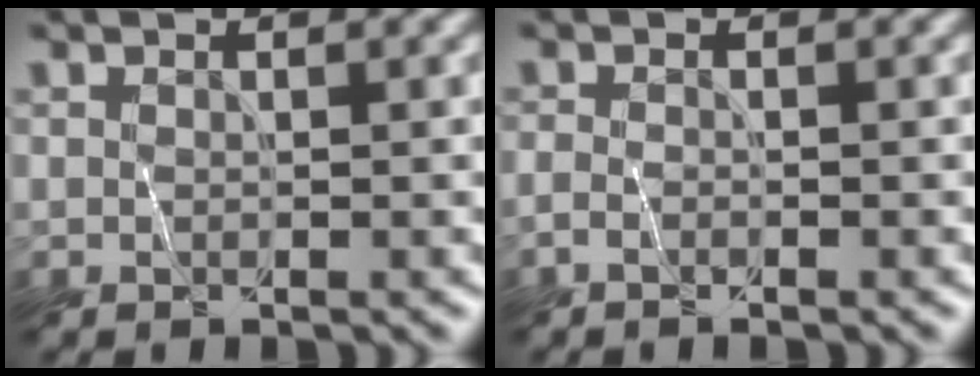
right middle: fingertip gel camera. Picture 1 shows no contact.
{"total": 1.0, "force": [-1.0, -0.1, 0.3], "torque": [-0.014, -0.003, -0.023]}